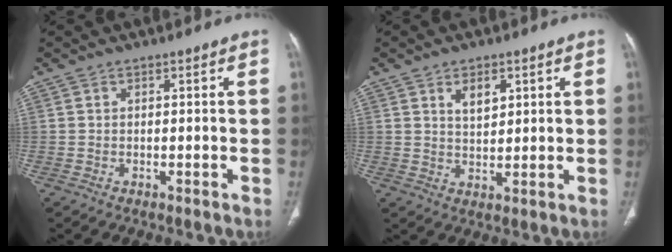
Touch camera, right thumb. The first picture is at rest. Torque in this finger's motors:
{"motor_torque": [-0.01, -0.01, -0.05, 0.02, 0.00]}